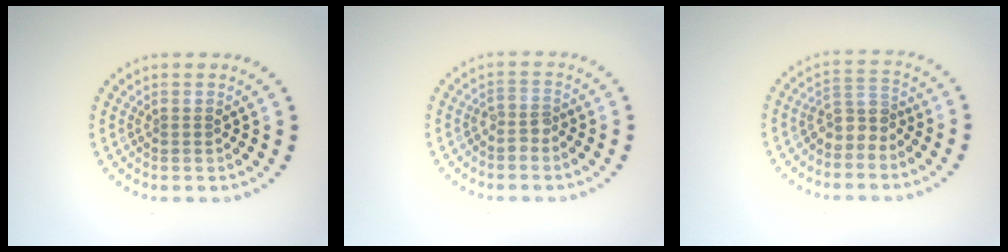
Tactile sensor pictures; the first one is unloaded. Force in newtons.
{"total": 1.4, "press": 1.0, "slide": 0.9}
{"total": 2.5, "press": 2.0, "slide": 1.5}